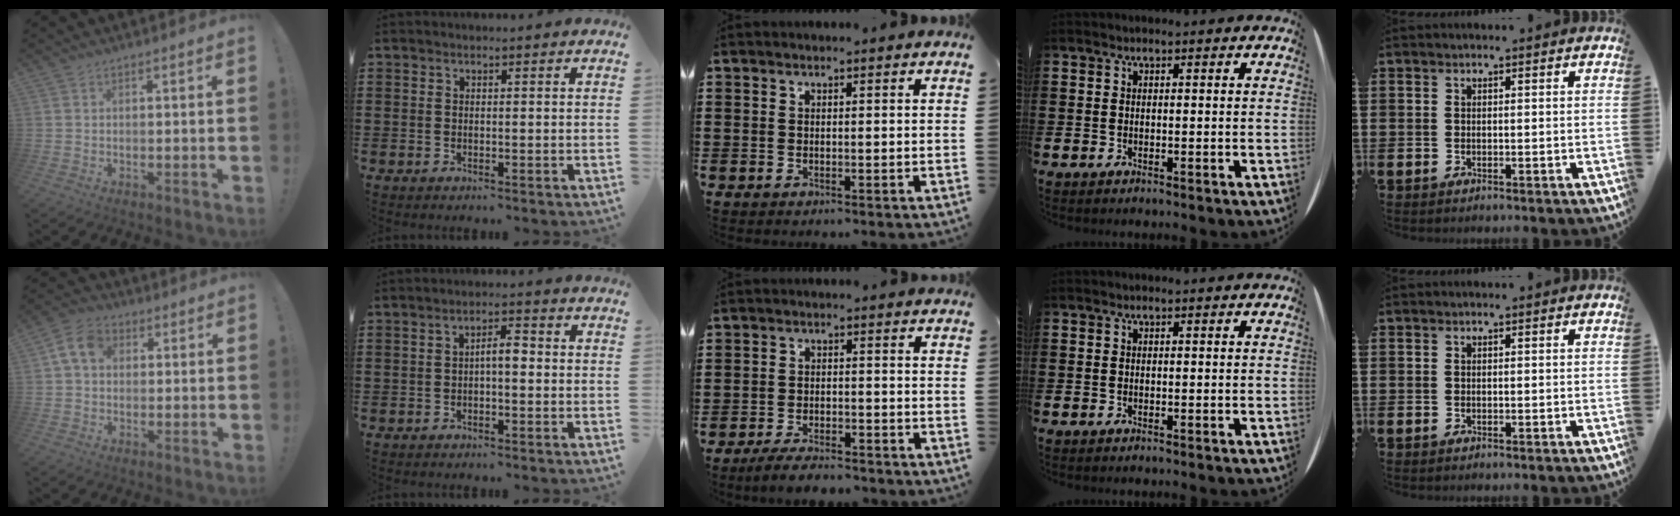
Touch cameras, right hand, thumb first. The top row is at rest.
{"thumb": {"total": 8.0, "force": [2.2, 5.9, 5.1], "torque": [-0.094, 0.010, 0.044]}, "index": {"total": 2.9, "force": [-0.4, 0.7, 2.7], "torque": [-0.050, 0.005, -0.011]}, "middle": {"total": 3.9, "force": [-3.7, 0.4, 1.2], "torque": [-0.027, 0.000, -0.075]}}